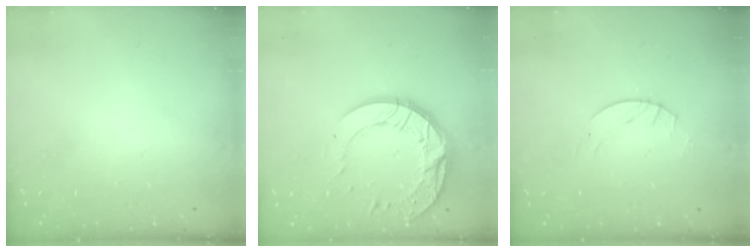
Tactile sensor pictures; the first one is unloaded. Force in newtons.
{"total": 17.3, "press": 17.2, "slide": 1.9}
{"total": 2.8, "press": 2.8, "slide": 0.4}